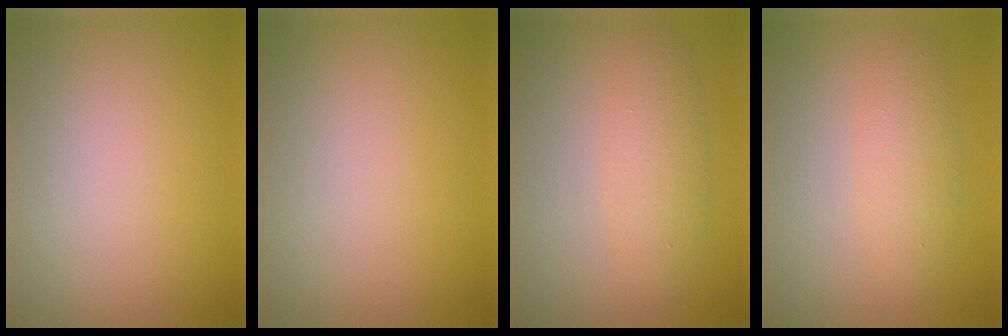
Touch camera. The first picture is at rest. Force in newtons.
{"total": 0.0}
{"total": 2.8, "press": 2.8, "slide": 0.0}
{"total": 2.8, "press": 2.8, "slide": 0.0}